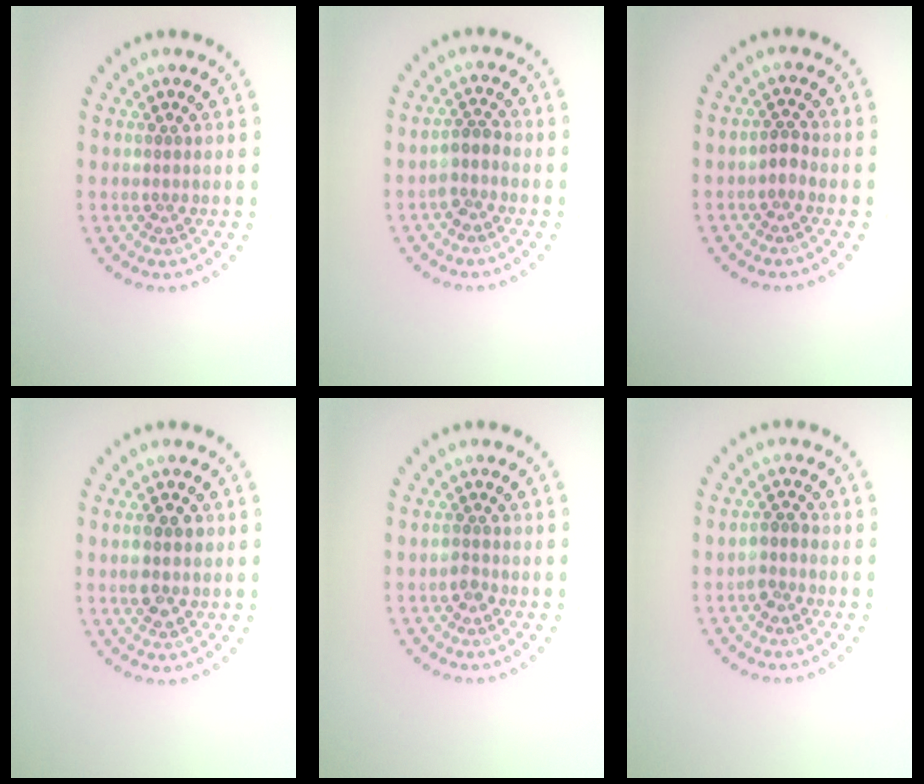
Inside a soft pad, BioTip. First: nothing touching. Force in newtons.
{"total": 1.7, "press": 1.4, "slide": 1.0}
{"total": 0.8, "press": 0.7, "slide": 0.4}
{"total": 2.6, "press": 2.6, "slide": 0.2}
{"total": 0.9, "press": 0.8, "slide": 0.5}
{"total": 1.5, "press": 1.3, "slide": 0.8}